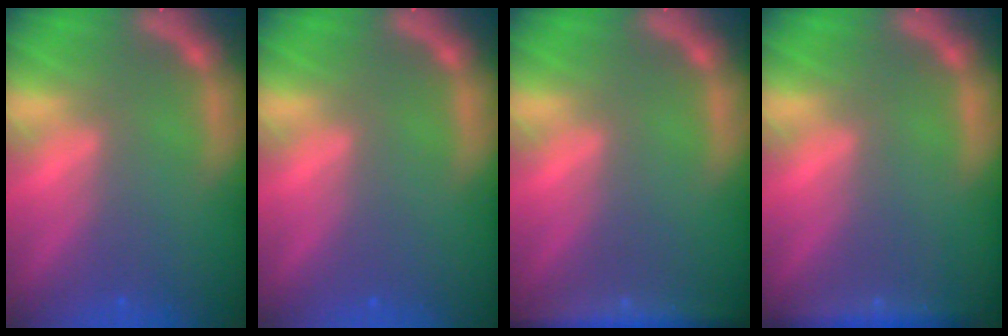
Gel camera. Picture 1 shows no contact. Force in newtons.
{"total": 0.0}
{"total": 5.0}
{"total": 3.0}